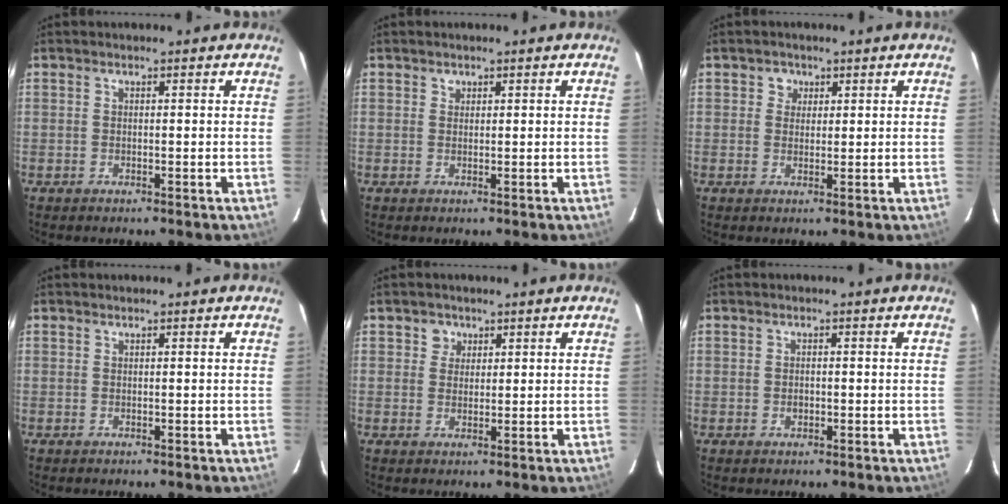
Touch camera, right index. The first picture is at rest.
{"total": 1.0, "force": [0.6, 0.8, 0.1], "torque": [0.001, 0.004, 0.009]}
{"total": 2.4, "force": [0.8, 2.2, 0.2], "torque": [0.005, 0.011, 0.011]}
{"total": 0.0}
{"total": 2.7, "force": [1.2, 2.4, 0.1], "torque": [0.009, 0.013, 0.019]}
{"total": 1.3, "force": [-0.3, 1.1, 0.6], "torque": [-0.008, 0.001, -0.004]}